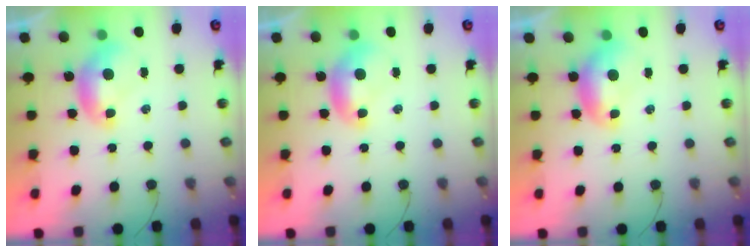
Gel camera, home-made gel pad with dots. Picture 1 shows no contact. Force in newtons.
{"total": 0.0}
{"total": 1.1, "press": 1.0, "slide": 0.3}